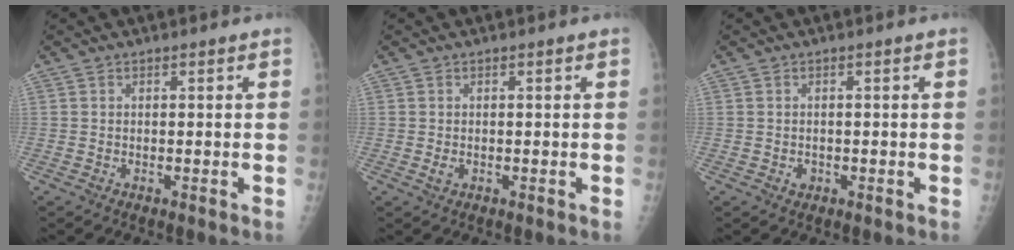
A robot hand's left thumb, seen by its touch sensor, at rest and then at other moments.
{"total": 1.1, "force": [-0.1, 0.7, 0.8], "torque": [-0.010, 0.001, 0.001]}
{"total": 1.1, "force": [-0.4, 0.9, 0.5], "torque": [-0.003, 0.003, -0.003]}